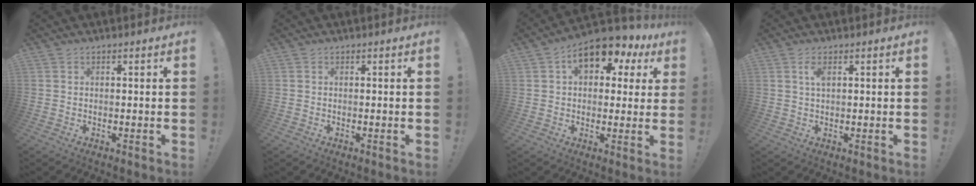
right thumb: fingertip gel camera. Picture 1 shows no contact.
{"total": 0.0}
{"total": 11.9, "force": [6.1, 6.8, 7.6], "torque": [-0.112, -0.032, 0.109]}
{"total": 3.1, "force": [1.2, 1.2, 2.5], "torque": [-0.038, -0.003, 0.018]}